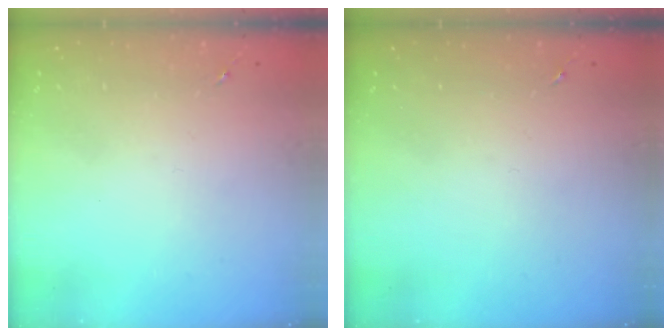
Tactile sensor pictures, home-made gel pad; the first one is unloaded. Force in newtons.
{"total": 0.0}